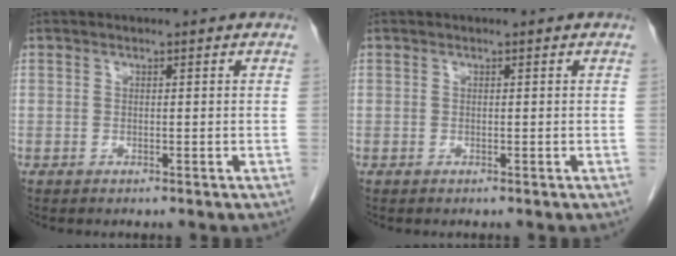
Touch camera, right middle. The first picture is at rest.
{"total": 0.0}